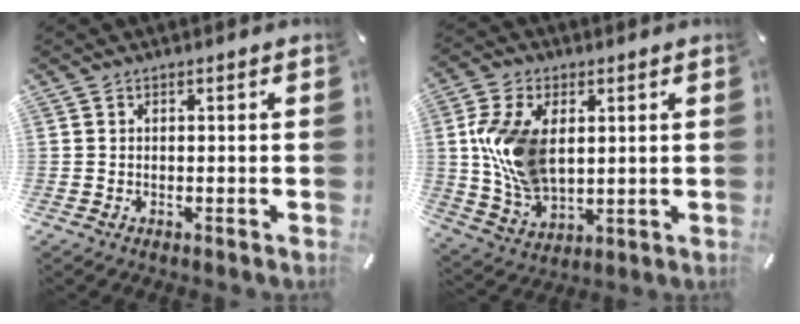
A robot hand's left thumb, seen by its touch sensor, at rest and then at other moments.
{"total": 14.5, "force": [2.5, 9.8, 10.4], "torque": [-0.240, 0.001, 0.044]}